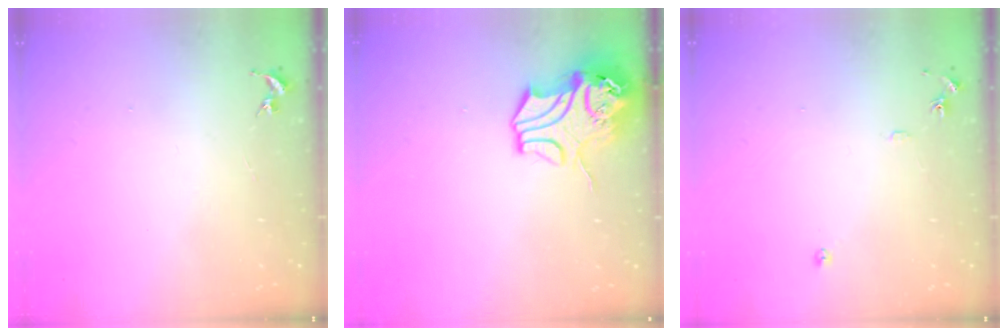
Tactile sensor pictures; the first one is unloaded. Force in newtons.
{"total": 12.7, "press": 12.6, "slide": 1.9}
{"total": 6.7, "press": 6.6, "slide": 0.7}